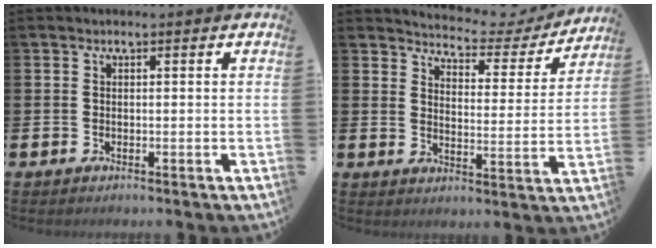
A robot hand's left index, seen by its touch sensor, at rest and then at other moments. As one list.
[{"total": 4.0, "force": [3.8, 1.1, 0.3], "torque": [-0.024, -0.040, 0.056]}]